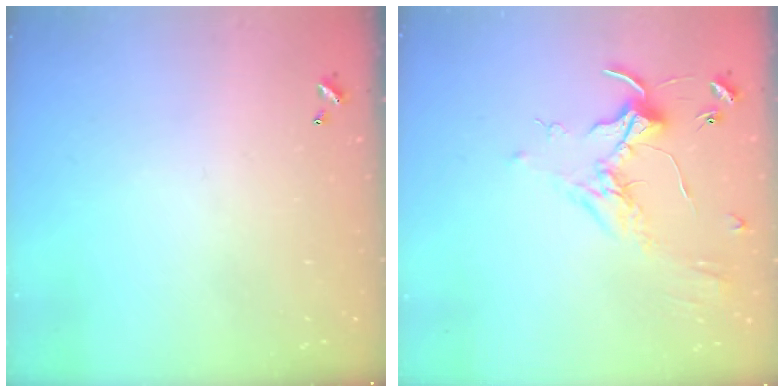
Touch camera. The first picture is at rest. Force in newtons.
{"total": 1.7, "press": 1.6, "slide": 0.5}